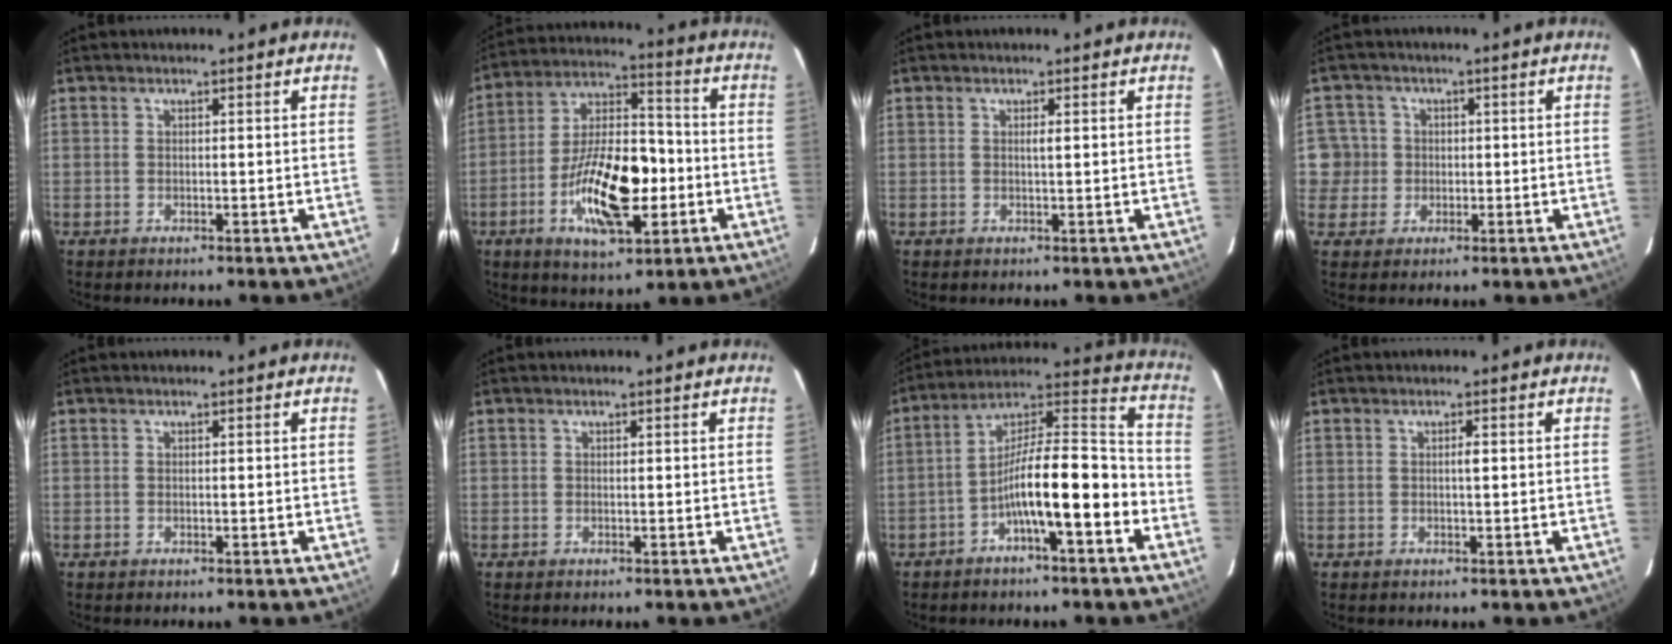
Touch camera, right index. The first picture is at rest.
{"total": 16.2, "force": [-4.5, 5.7, 14.5], "torque": [-0.269, 0.010, -0.074]}
{"total": 0.8, "force": [0.2, 0.0, 0.8], "torque": [-0.015, 0.000, 0.003]}
{"total": 5.3, "force": [0.2, 5.3, -0.3], "torque": [0.013, 0.018, 0.008]}
{"total": 0.0}
{"total": 0.0}
{"total": 13.7, "force": [-5.2, 2.0, 12.5], "torque": [-0.213, 0.030, -0.085]}
{"total": 0.9, "force": [0.1, 0.1, 0.9], "torque": [-0.016, 0.001, 0.001]}